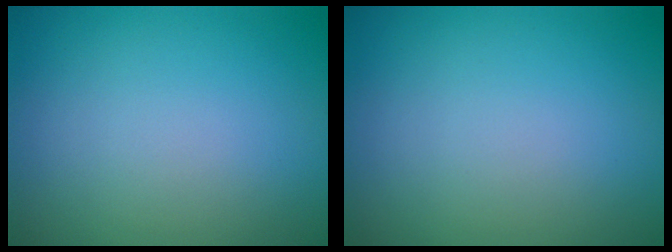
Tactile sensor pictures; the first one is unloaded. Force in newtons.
{"total": 0.0}